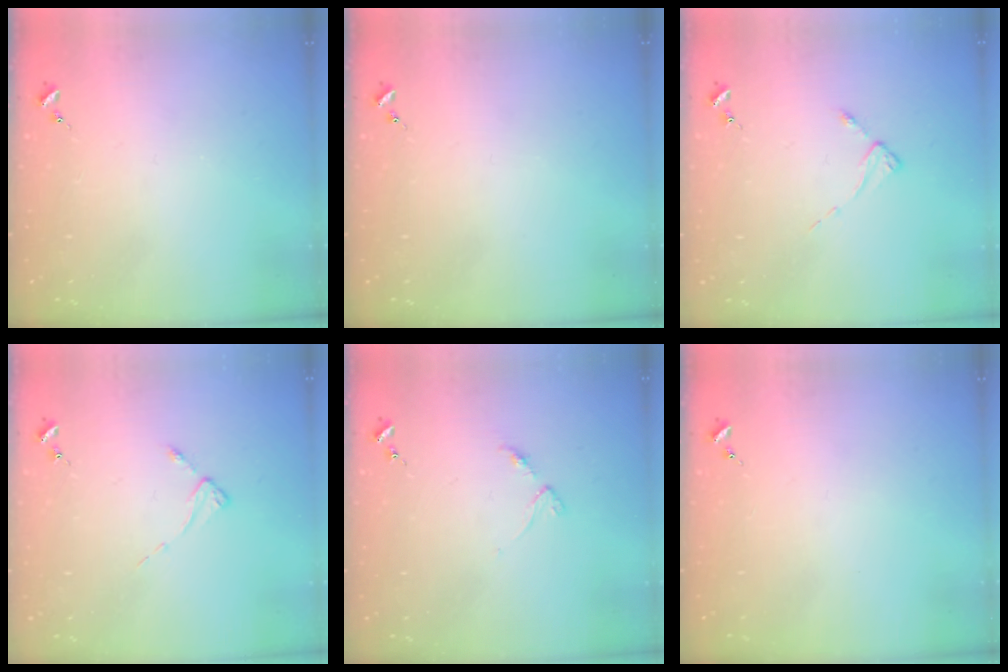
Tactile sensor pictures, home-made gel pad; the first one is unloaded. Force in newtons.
{"total": 0.0}
{"total": 2.2, "press": 2.2, "slide": 0.4}
{"total": 2.2, "press": 2.2, "slide": 0.4}
{"total": 4.0, "press": 3.9, "slide": 0.4}
{"total": 0.0}